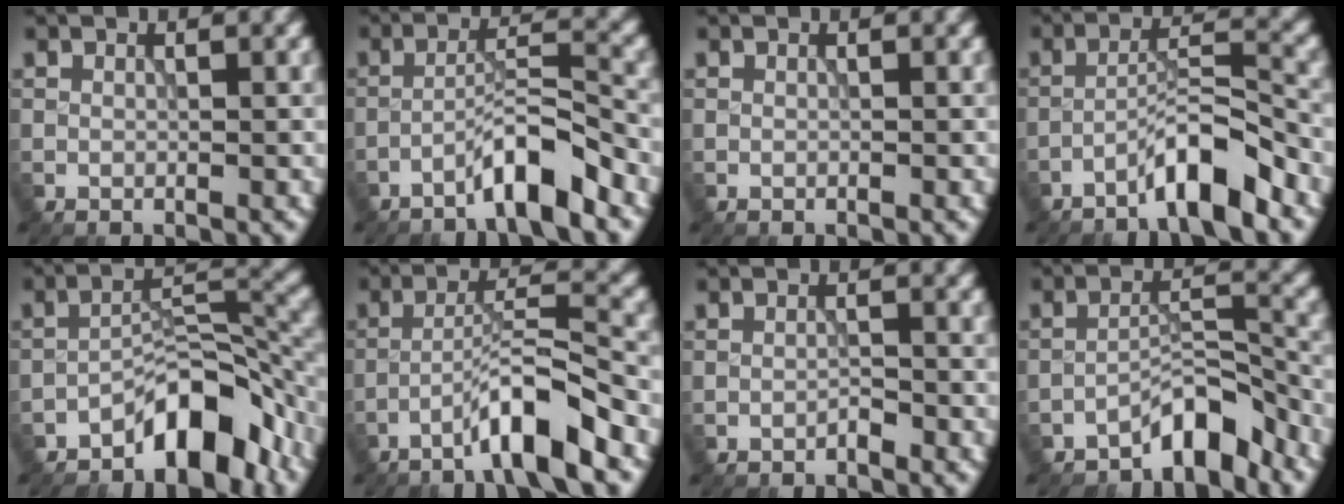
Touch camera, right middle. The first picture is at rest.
{"total": 4.7, "force": [-3.3, 0.4, 3.3], "torque": [-0.057, 0.019, -0.066]}
{"total": 0.0}
{"total": 5.1, "force": [-3.6, 0.6, 3.5], "torque": [-0.058, 0.019, -0.070]}
{"total": 6.8, "force": [-4.7, 2.4, 4.3], "torque": [-0.054, 0.020, -0.083]}
{"total": 6.0, "force": [-3.7, 0.3, 4.6], "torque": [-0.074, 0.020, -0.072]}
{"total": 0.8, "force": [-0.7, 0.1, 0.3], "torque": [-0.004, 0.005, -0.014]}
{"total": 4.4, "force": [-3.7, 1.0, 2.1], "torque": [-0.026, 0.017, -0.071]}